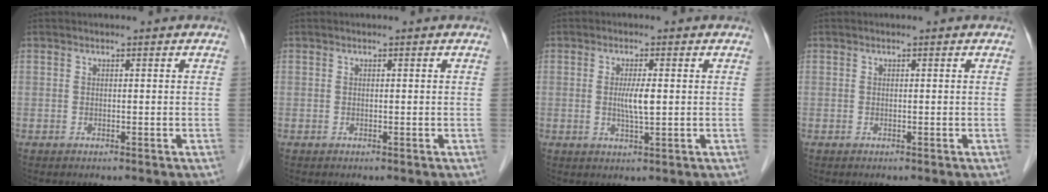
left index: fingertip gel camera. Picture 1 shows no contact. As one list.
[{"total": 0.0}, {"total": 3.4, "force": [0.1, 0.3, 3.3], "torque": [-0.064, -0.003, 0.003]}, {"total": 0.0}]